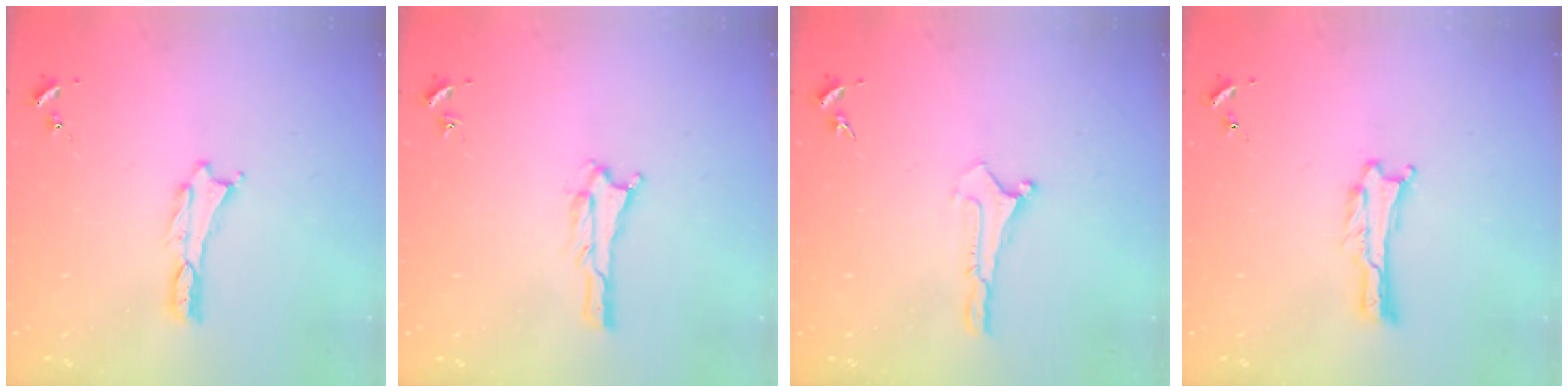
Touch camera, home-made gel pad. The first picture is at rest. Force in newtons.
{"total": 0.6, "press": 0.6, "slide": 0.1}
{"total": 0.0}
{"total": 0.0}